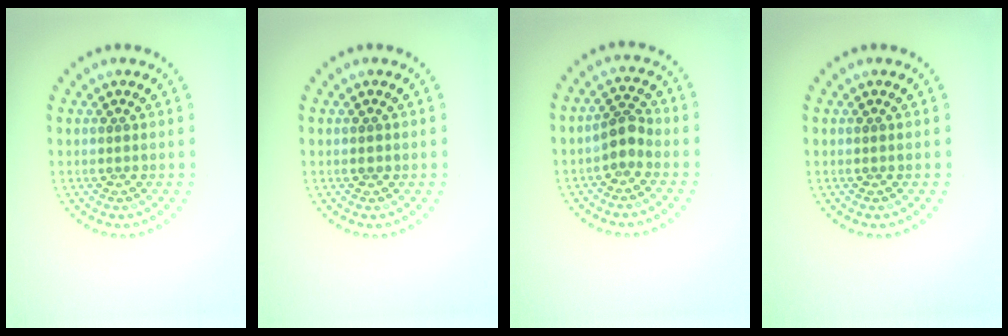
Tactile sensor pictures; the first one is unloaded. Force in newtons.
{"total": 0.8, "press": 0.7, "slide": 0.1}
{"total": 1.8, "press": 1.6, "slide": 0.9}
{"total": 0.0}